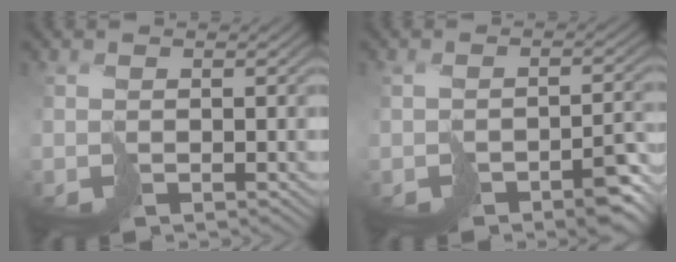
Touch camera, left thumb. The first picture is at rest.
{"total": 5.7, "force": [-3.3, 2.4, 3.9], "torque": [-0.047, -0.009, -0.046]}